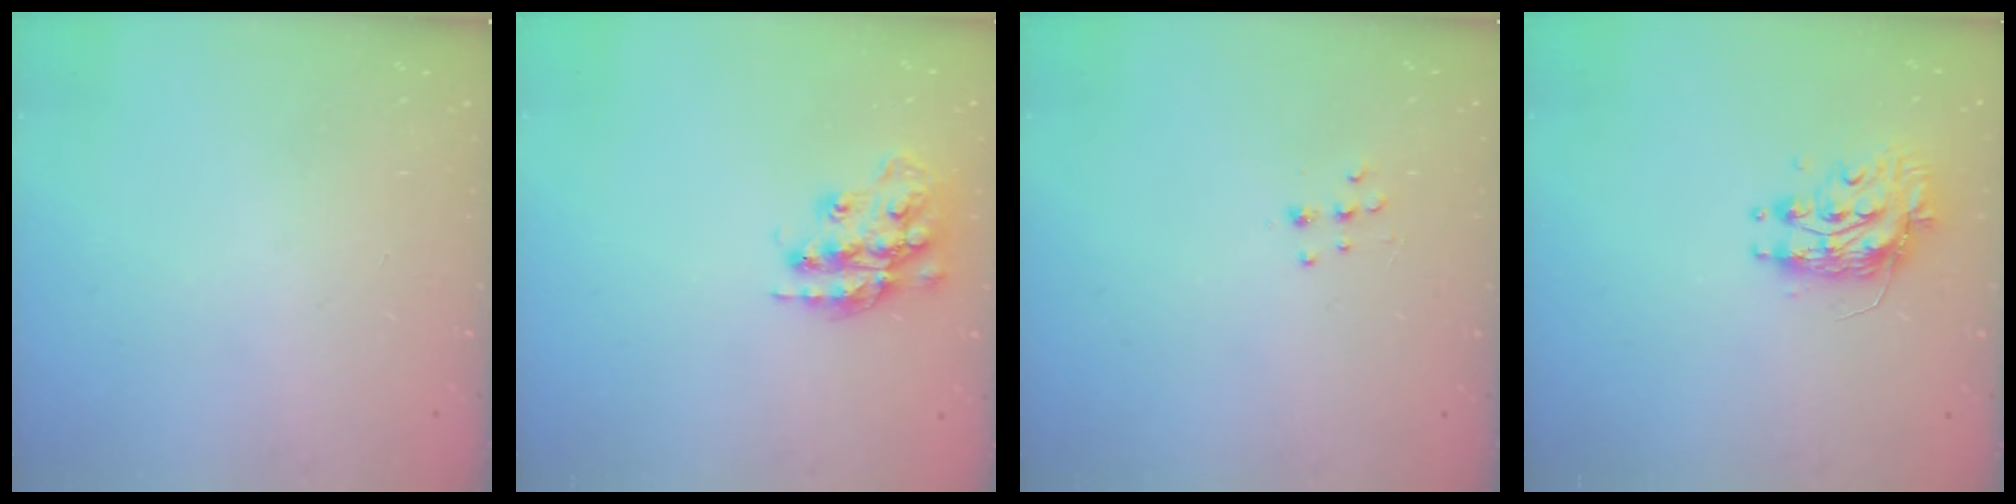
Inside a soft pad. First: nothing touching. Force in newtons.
{"total": 17.3, "press": 17.3, "slide": 1.4}
{"total": 5.3, "press": 5.2, "slide": 0.7}
{"total": 9.2, "press": 9.2, "slide": 0.7}